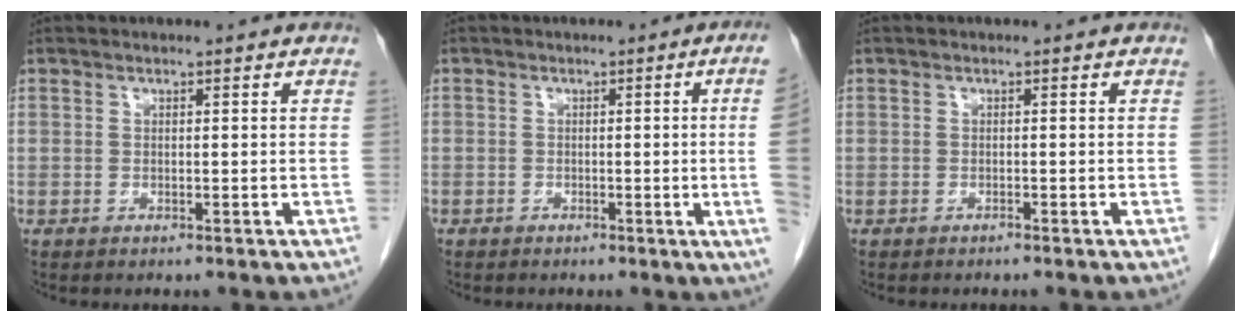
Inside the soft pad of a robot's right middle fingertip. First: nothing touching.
{"total": 6.3, "force": [-0.7, -2.0, 6.0], "torque": [-0.051, -0.008, -0.011]}
{"total": 0.0}